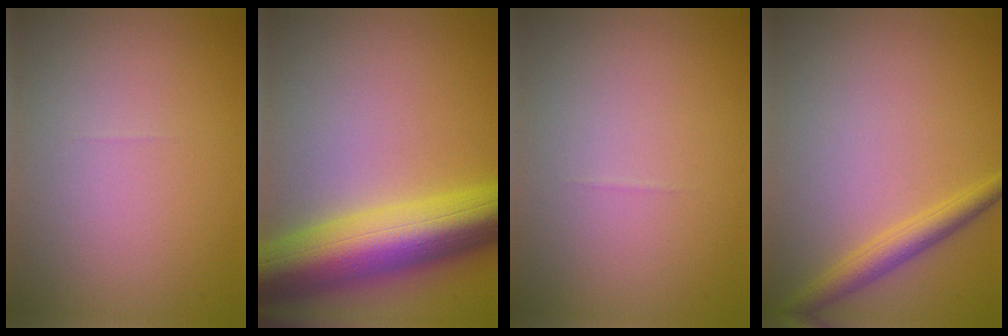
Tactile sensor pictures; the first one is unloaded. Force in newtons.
{"total": 11.7, "press": 11.7, "slide": 0.2}
{"total": 0.0}
{"total": 2.7, "press": 2.7, "slide": 0.1}